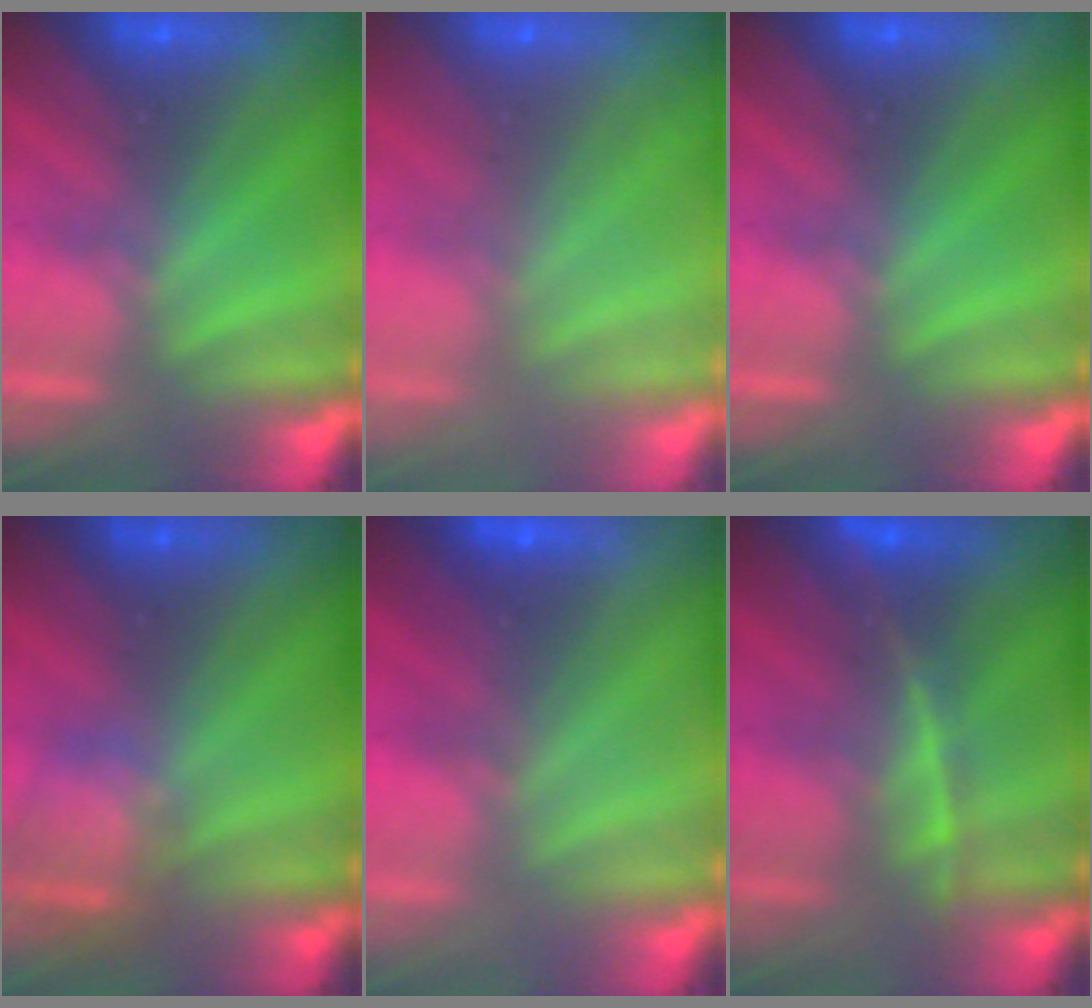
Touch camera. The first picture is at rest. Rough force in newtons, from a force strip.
{"total": 7.5}
{"total": 0.0}
{"total": 2.3}
{"total": 1.8}
{"total": 2.4}